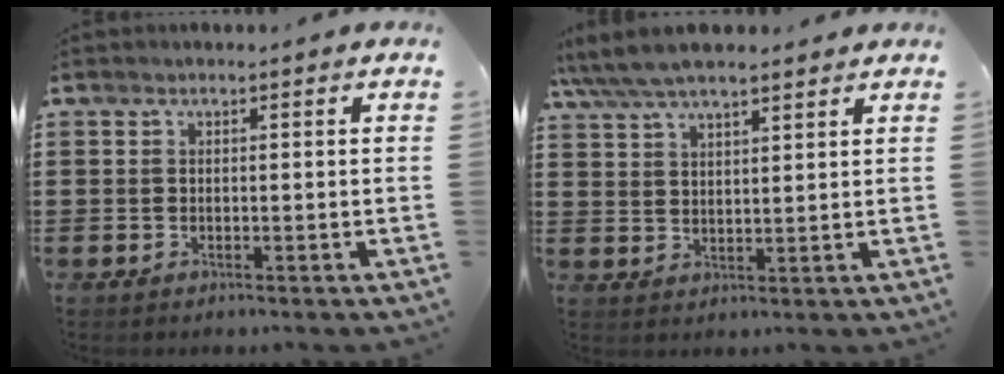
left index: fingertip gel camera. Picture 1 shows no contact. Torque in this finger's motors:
{"motor_torque": [1.94, -0.20, 1.05, 0.21]}